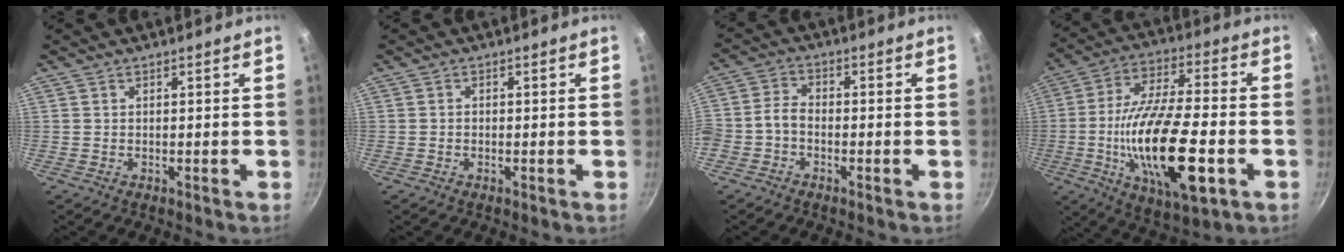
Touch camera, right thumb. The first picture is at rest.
{"total": 0.6, "force": [-0.2, 0.6, 0.2], "torque": [-0.004, 0.004, -0.004]}
{"total": 4.5, "force": [-2.1, 3.1, 2.6], "torque": [-0.055, 0.031, -0.053]}
{"total": 22.1, "force": [-5.4, 7.8, 19.9], "torque": [-0.362, 0.015, -0.096]}